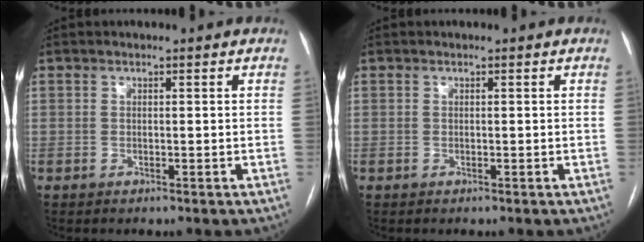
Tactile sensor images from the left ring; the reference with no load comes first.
{"total": 0.0}